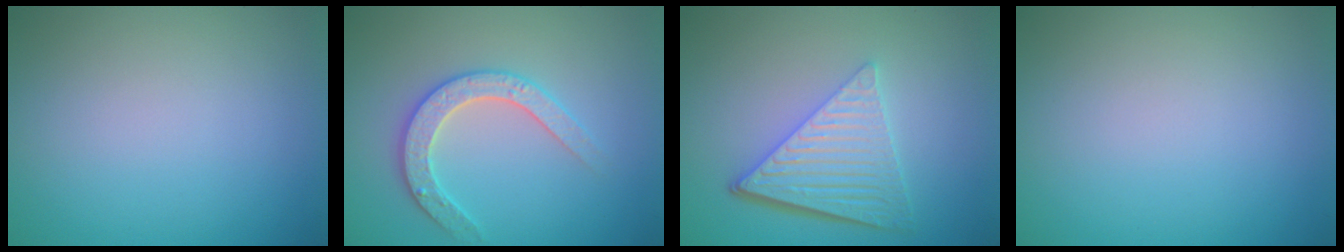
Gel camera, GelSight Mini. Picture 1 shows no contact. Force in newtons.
{"total": 3.0, "press": 2.9, "slide": 0.5}
{"total": 5.8, "press": 4.2, "slide": 4.0}
{"total": 0.0}